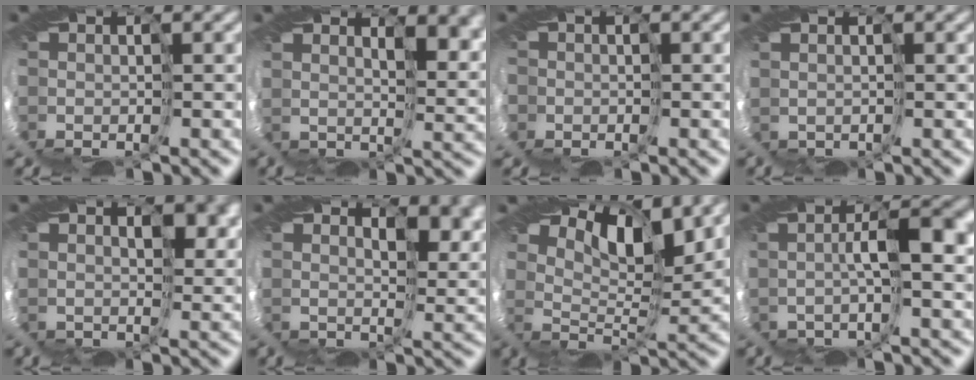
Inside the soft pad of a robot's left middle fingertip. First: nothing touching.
{"total": 5.9, "force": [3.9, 2.4, 3.7], "torque": [-0.056, 0.007, 0.067]}
{"total": 7.0, "force": [-3.2, 6.1, 1.2], "torque": [-0.045, -0.025, -0.074]}
{"total": 0.9, "force": [0.2, -0.6, -0.6], "torque": [0.014, 0.004, 0.007]}
{"total": 4.3, "force": [2.9, 2.2, 2.3], "torque": [-0.034, 0.011, 0.050]}
{"total": 5.0, "force": [3.8, 2.0, 2.6], "torque": [-0.044, -0.001, 0.068]}
{"total": 5.5, "force": [4.8, 1.1, 2.5], "torque": [-0.055, 0.005, 0.077]}
{"total": 3.4, "force": [0.3, 0.1, 3.4], "torque": [-0.071, 0.009, 0.002]}